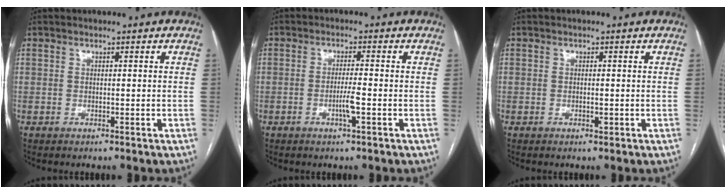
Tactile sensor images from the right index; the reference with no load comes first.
{"total": 3.2, "force": [-1.1, -0.1, 3.0], "torque": [-0.058, -0.002, -0.020]}
{"total": 0.8, "force": [-0.1, 0.4, 0.7], "torque": [-0.010, 0.001, 0.000]}